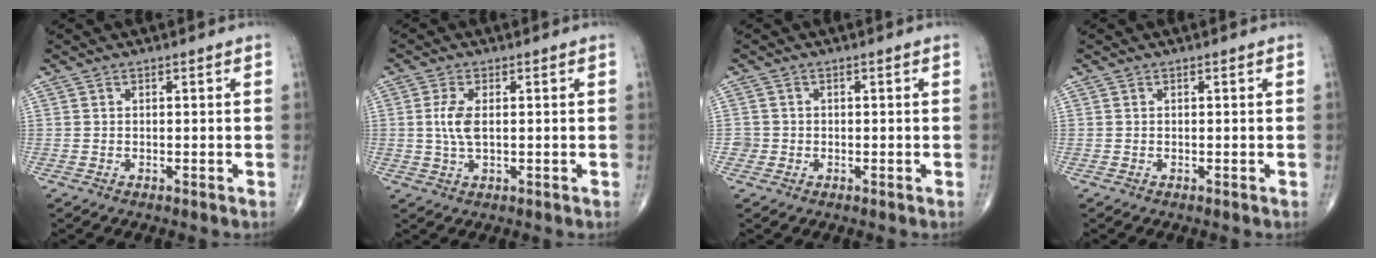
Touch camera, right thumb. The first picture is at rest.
{"total": 4.5, "force": [0.4, 2.0, 4.0], "torque": [-0.094, 0.001, 0.010]}
{"total": 1.7, "force": [-0.4, 1.6, -0.1], "torque": [0.015, 0.008, -0.011]}
{"total": 0.0}